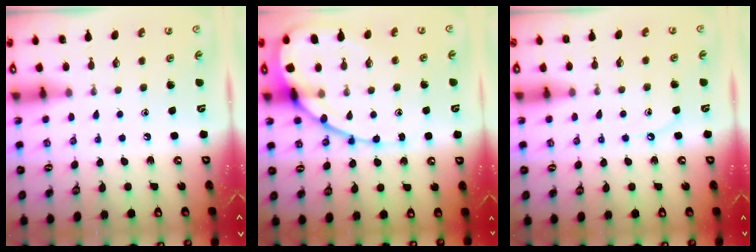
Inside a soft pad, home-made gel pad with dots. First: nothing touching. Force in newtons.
{"total": 15.0, "press": 14.9, "slide": 1.2}
{"total": 5.2, "press": 5.1, "slide": 0.7}